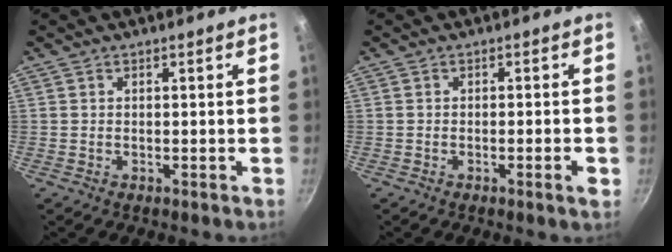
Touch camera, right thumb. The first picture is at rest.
{"total": 2.3, "force": [-0.9, 0.3, 2.2], "torque": [-0.030, 0.005, -0.013]}